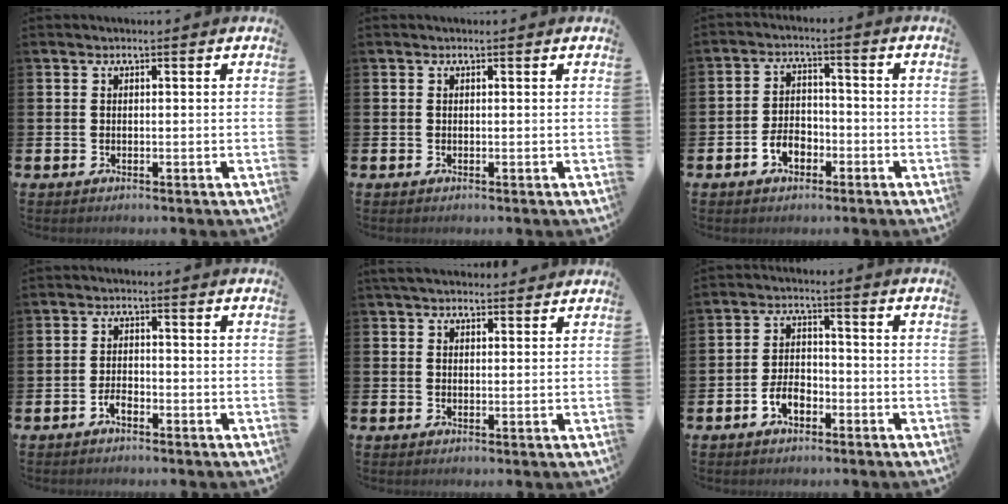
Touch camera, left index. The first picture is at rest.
{"total": 0.0}
{"total": 4.0, "force": [-2.1, 2.6, 2.2], "torque": [-0.038, 0.008, -0.042]}
{"total": 1.8, "force": [-1.2, 0.8, 1.0], "torque": [-0.027, 0.005, -0.022]}
{"total": 3.2, "force": [3.0, 1.0, 0.7], "torque": [-0.018, -0.007, 0.056]}
{"total": 3.8, "force": [-2.1, 2.1, 2.3], "torque": [-0.039, 0.008, -0.042]}